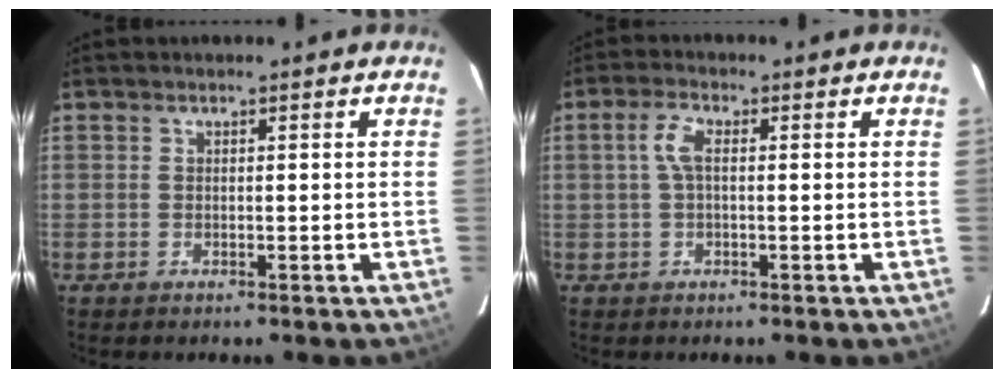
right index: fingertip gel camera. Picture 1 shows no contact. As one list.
[{"total": 3.4, "force": [0.2, 1.3, 3.1], "torque": [-0.066, 0.009, 0.005]}]